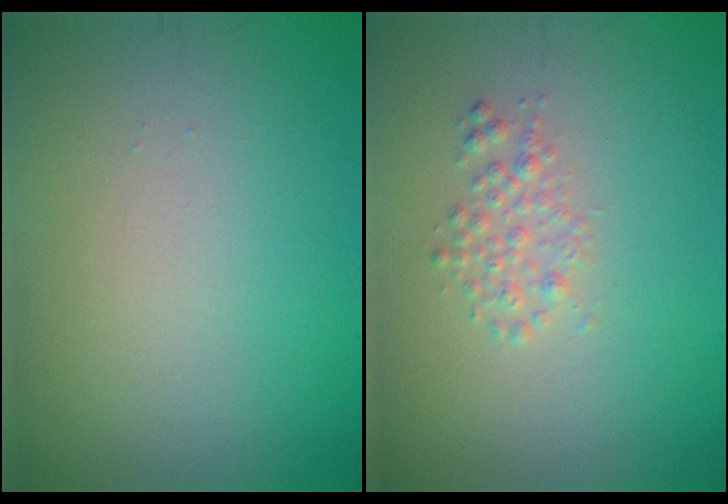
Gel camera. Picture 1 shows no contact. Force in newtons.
{"total": 1.6, "press": 1.6, "slide": 0.1}